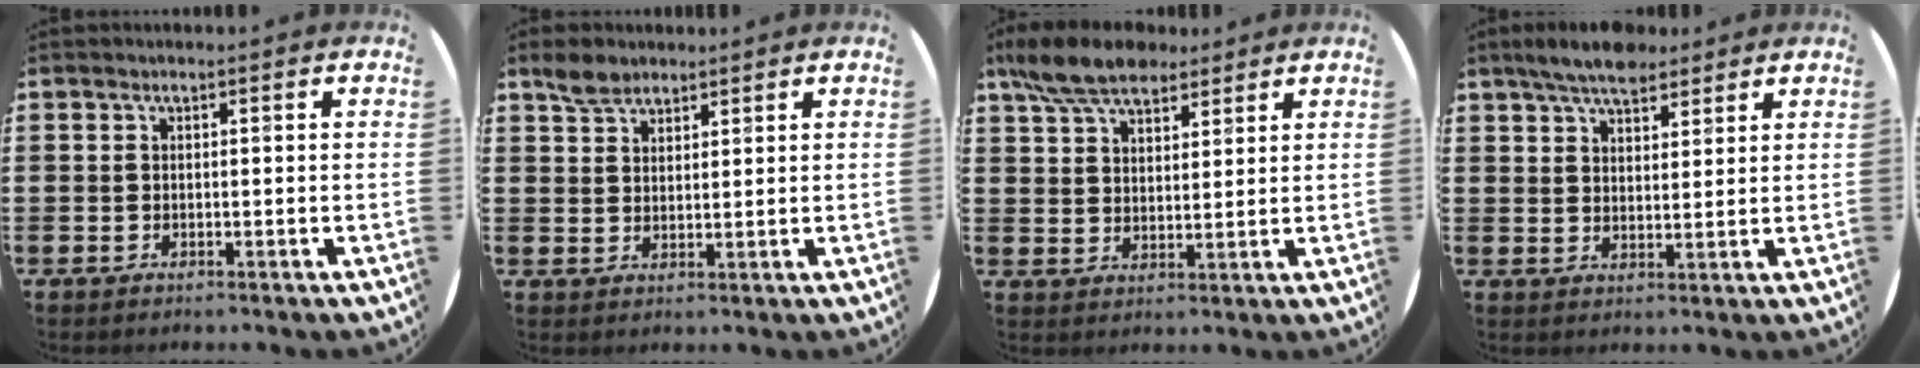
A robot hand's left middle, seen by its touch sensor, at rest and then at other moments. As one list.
[{"total": 3.8, "force": [3.2, 1.9, 0.9], "torque": [-0.017, 0.002, 0.059]}, {"total": 7.8, "force": [6.4, 3.3, 3.0], "torque": [-0.080, -0.005, 0.121]}, {"total": 5.6, "force": [4.9, 1.8, 2.1], "torque": [-0.044, -0.010, 0.089]}]